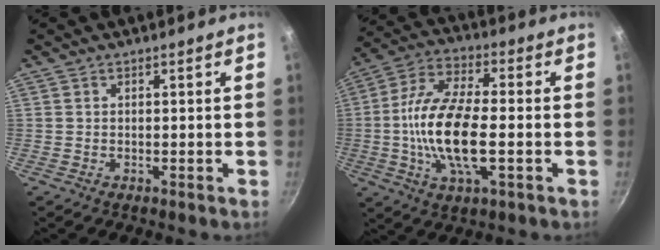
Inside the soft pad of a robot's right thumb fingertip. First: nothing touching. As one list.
[{"total": 16.1, "force": [-2.2, 6.4, 14.6], "torque": [-0.282, 0.020, -0.055]}]